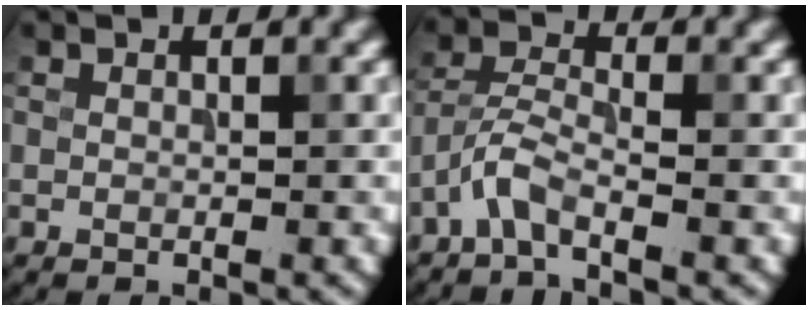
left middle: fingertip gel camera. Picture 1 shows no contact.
{"total": 2.8, "force": [-2.0, 0.6, 1.9], "torque": [-0.047, 0.007, -0.050]}